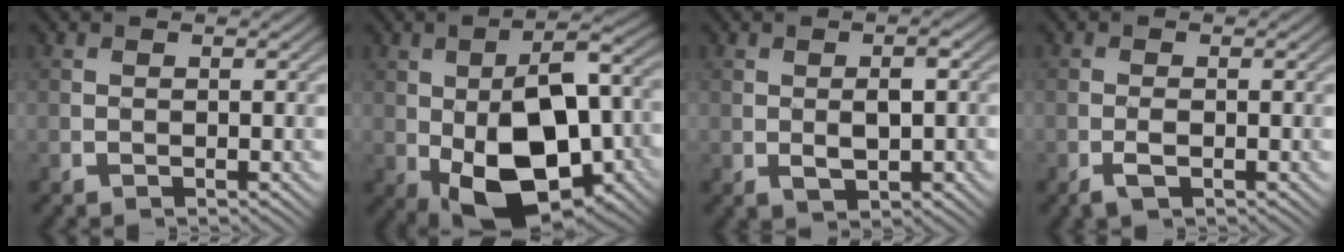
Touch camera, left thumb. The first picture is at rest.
{"total": 16.7, "force": [-3.8, 9.2, 13.4], "torque": [-0.216, -0.021, -0.052]}
{"total": 3.3, "force": [-0.1, 1.9, 2.7], "torque": [-0.042, -0.005, 0.001]}
{"total": 1.7, "force": [-0.7, 0.7, 1.4], "torque": [-0.030, 0.002, -0.018]}